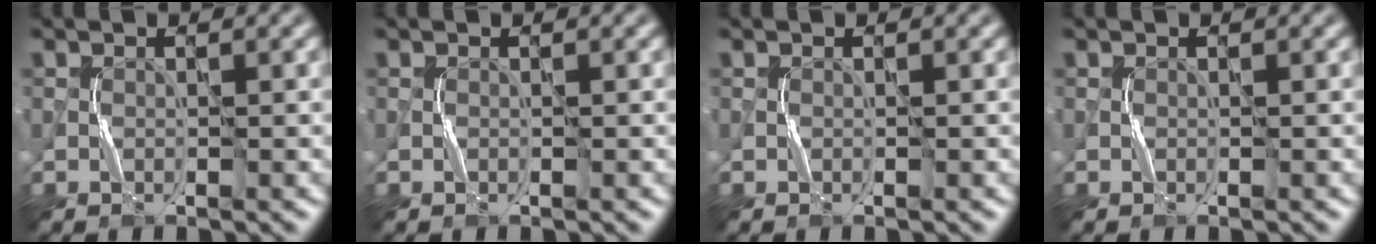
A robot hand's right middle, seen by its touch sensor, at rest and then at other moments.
{"total": 0.0}
{"total": 0.0}
{"total": 0.0}